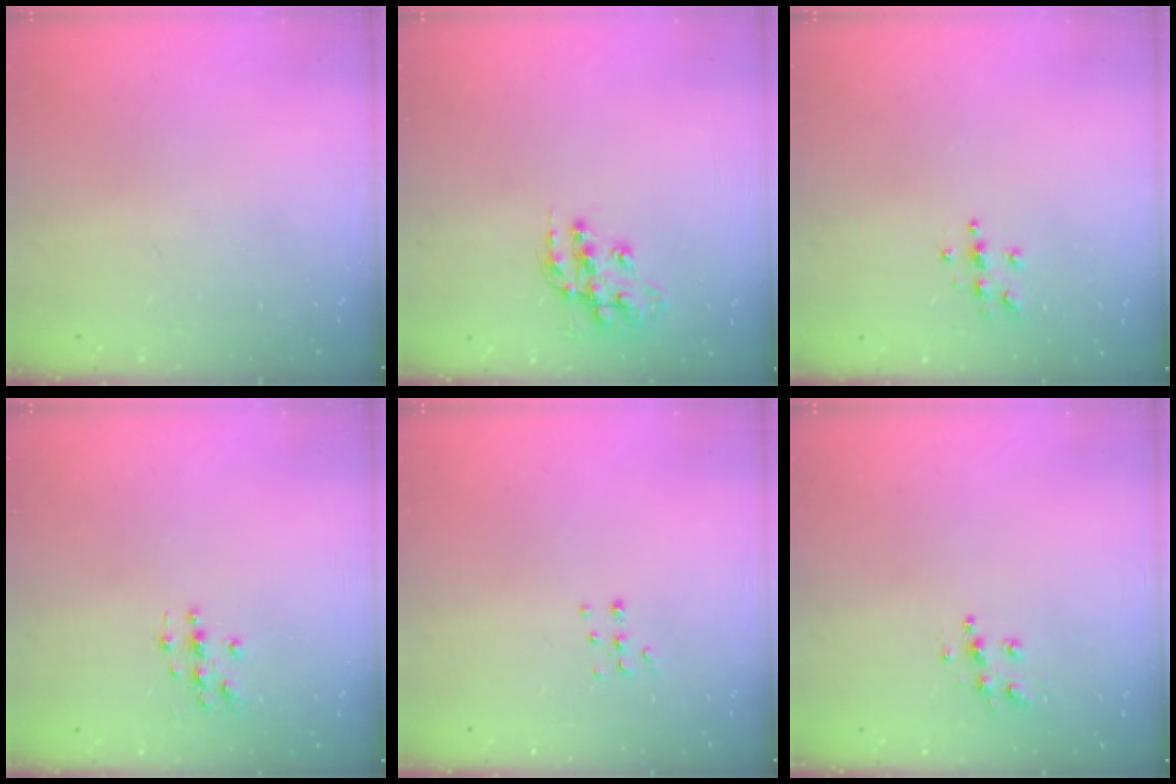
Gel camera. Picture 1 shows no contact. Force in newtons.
{"total": 13.0, "press": 13.0, "slide": 1.0}
{"total": 4.0, "press": 4.0, "slide": 0.4}
{"total": 2.8, "press": 2.8, "slide": 0.3}
{"total": 4.3, "press": 4.2, "slide": 1.1}
{"total": 7.3, "press": 7.3, "slide": 0.1}